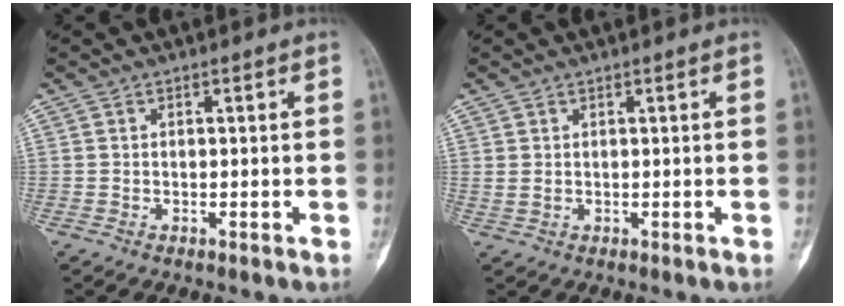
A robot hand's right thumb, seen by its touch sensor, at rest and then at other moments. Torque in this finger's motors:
{"motor_torque": [0.37, 0.18, 0.23, -0.06, -0.02]}